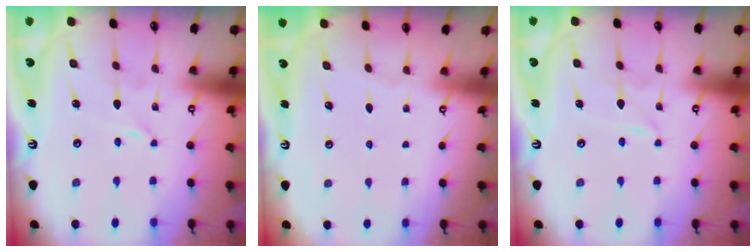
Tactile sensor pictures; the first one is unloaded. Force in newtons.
{"total": 0.5, "press": 0.5, "slide": 0.1}
{"total": 1.6, "press": 1.6, "slide": 0.2}